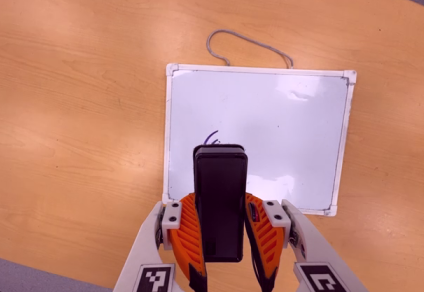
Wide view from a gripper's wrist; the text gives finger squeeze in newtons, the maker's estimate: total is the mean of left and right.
{"total": 8.8, "left": 6.5, "right": 11.2}